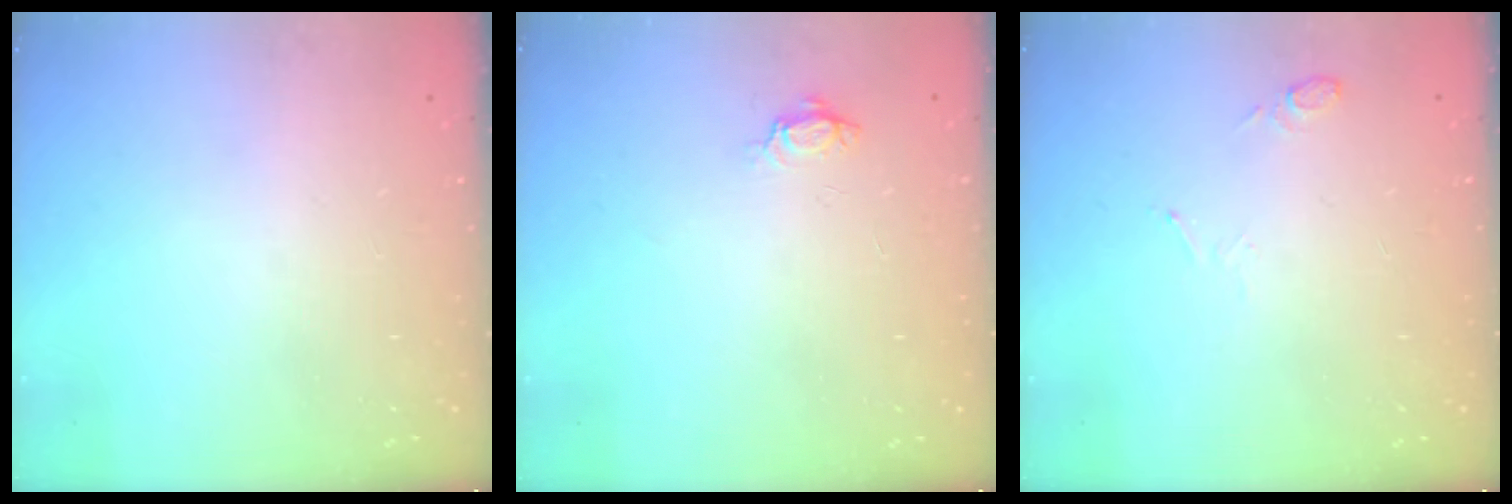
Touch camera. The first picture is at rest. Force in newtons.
{"total": 3.3, "press": 3.3, "slide": 0.4}
{"total": 13.2, "press": 5.8, "slide": 11.9}